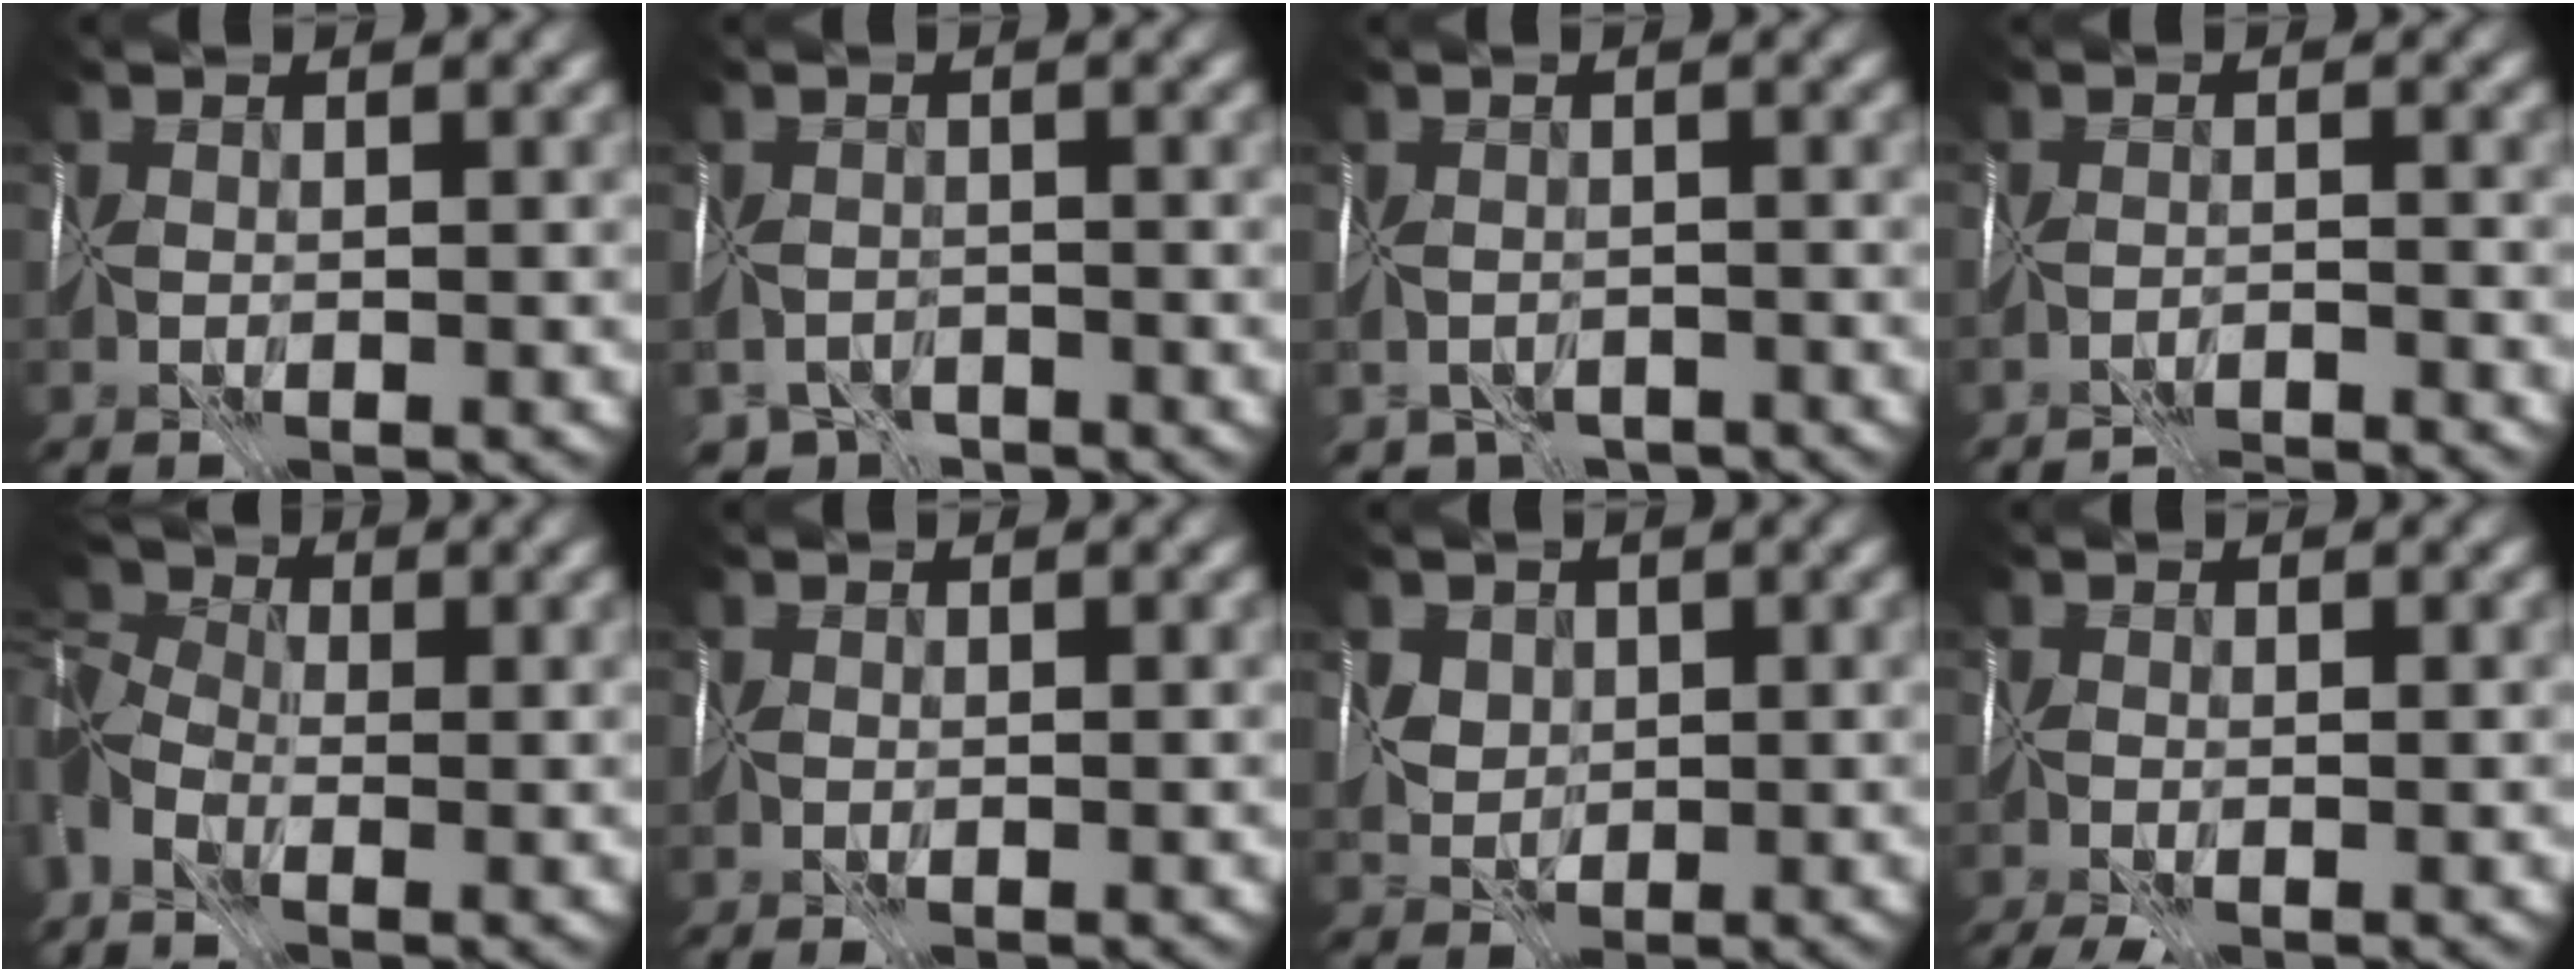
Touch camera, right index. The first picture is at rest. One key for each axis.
{"total": 4.2, "fx": -3.7, "fy": 1.8, "fz": 0.4, "tx": 0.004, "ty": -0.012, "tz": -0.058}
{"total": 4.4, "fx": -3.3, "fy": 2.5, "fz": 1.4, "tx": -0.019, "ty": -0.014, "tz": -0.044}
{"total": 4.2, "fx": -4.2, "fy": -0.1, "fz": 0.5, "tx": -0.007, "ty": -0.009, "tz": -0.060}
{"total": 6.3, "fx": -2.4, "fy": 3.5, "fz": 4.7, "tx": -0.120, "ty": -0.005, "tz": -0.058}
{"total": 0.6, "fx": -0.2, "fy": 0.2, "fz": 0.5, "tx": -0.002, "ty": -0.003, "tz": 0.001}
{"total": 3.1, "fx": 1.6, "fy": 2.5, "fz": 1.0, "tx": -0.004, "ty": 0.024, "tz": 0.031}
{"total": 4.7, "fx": -3.6, "fy": 1.3, "fz": 2.7, "tx": -0.047, "ty": -0.029, "tz": -0.047}